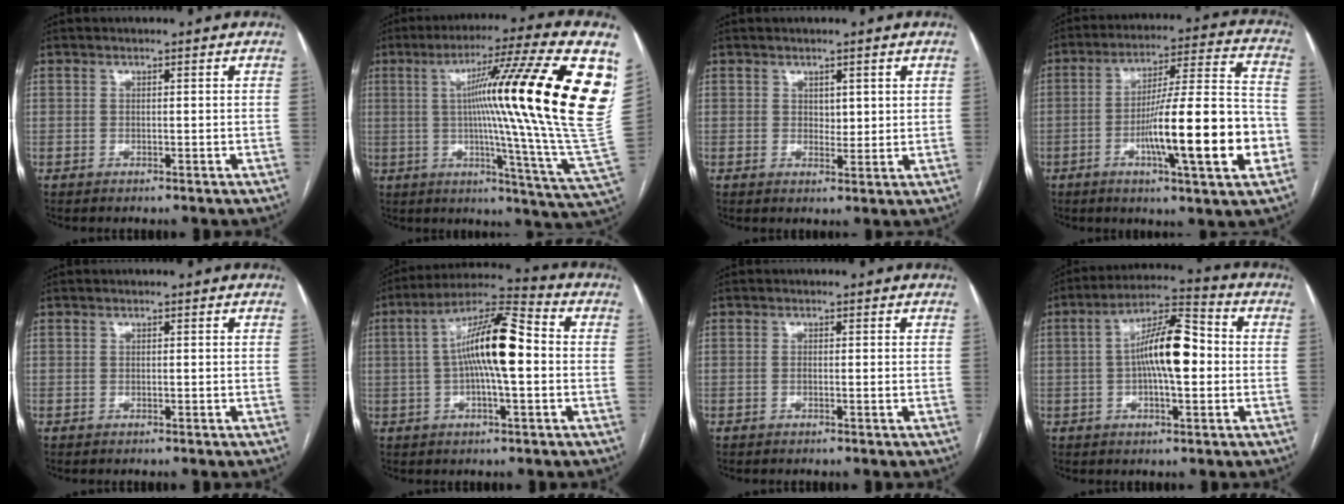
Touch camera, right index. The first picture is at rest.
{"total": 29.6, "force": [6.7, -1.1, 28.8], "torque": [-0.313, 0.023, 0.096]}
{"total": 2.4, "force": [1.0, 1.4, 1.7], "torque": [-0.021, -0.004, 0.017]}
{"total": 18.5, "force": [-5.1, 1.3, 17.7], "torque": [-0.271, 0.004, -0.077]}
{"total": 0.0}
{"total": 12.9, "force": [0.2, 2.2, 12.7], "torque": [-0.229, 0.027, -0.003]}
{"total": 1.0, "force": [-0.1, 0.2, 0.9], "torque": [-0.017, -0.001, -0.001]}
{"total": 11.3, "force": [-0.1, 3.1, 10.9], "torque": [-0.198, 0.025, -0.006]}